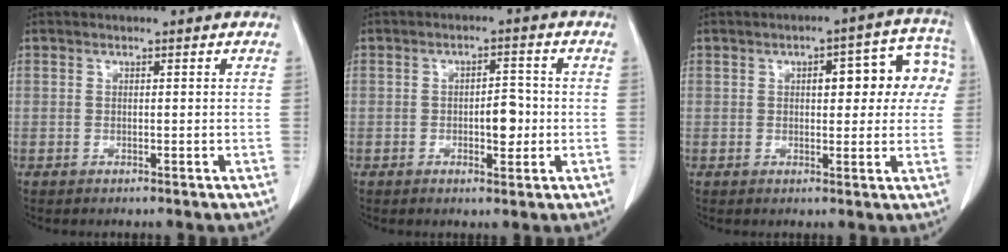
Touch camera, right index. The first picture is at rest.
{"total": 4.1, "force": [-0.6, 1.8, 3.6], "torque": [-0.046, 0.005, -0.004]}
{"total": 10.5, "force": [2.3, 4.0, 9.4], "torque": [-0.102, 0.037, 0.026]}